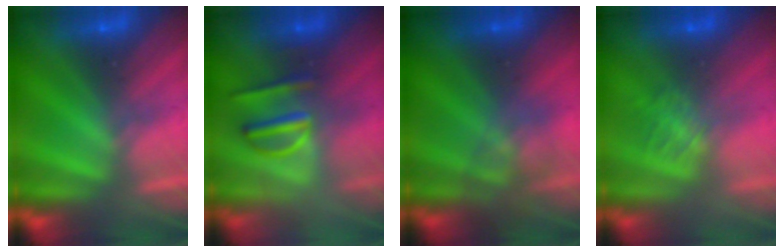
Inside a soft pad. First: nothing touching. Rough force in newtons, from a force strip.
{"total": 2.9}
{"total": 2.5}
{"total": 1.3}